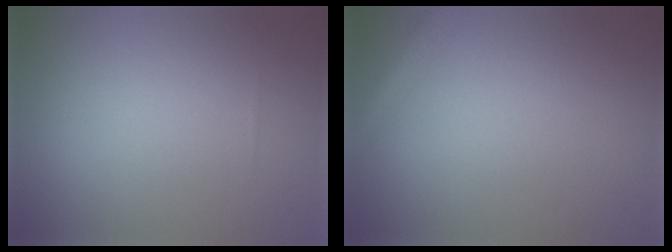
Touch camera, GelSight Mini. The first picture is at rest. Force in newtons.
{"total": 2.4, "press": 2.4, "slide": 0.1}